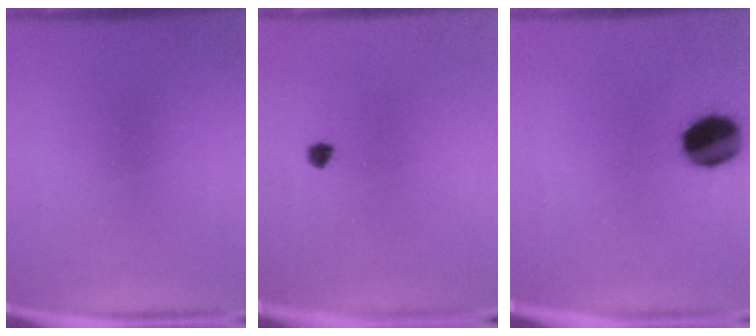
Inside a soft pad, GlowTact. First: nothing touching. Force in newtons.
{"total": 1.3}
{"total": 11.5}